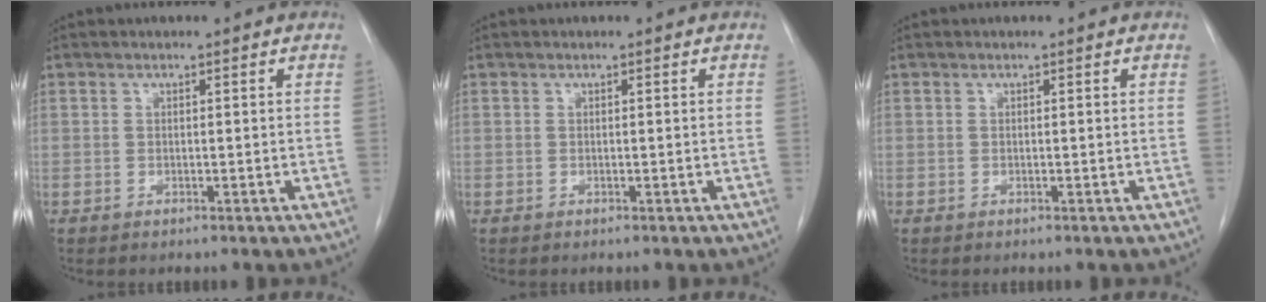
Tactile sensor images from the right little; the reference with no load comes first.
{"total": 0.0}
{"total": 0.0}